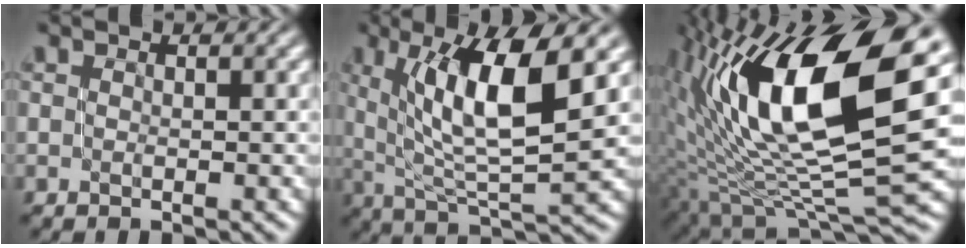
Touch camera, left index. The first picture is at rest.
{"total": 9.7, "force": [2.8, 2.7, 8.9], "torque": [-0.139, -0.001, 0.056]}
{"total": 17.4, "force": [4.0, 7.3, 15.3], "torque": [-0.289, 0.011, 0.064]}